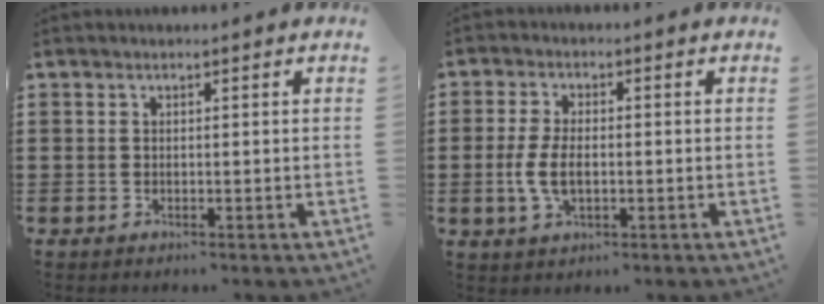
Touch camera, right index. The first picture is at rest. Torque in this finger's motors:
{"motor_torque": [2.14, 0.00, 0.58, 0.20]}